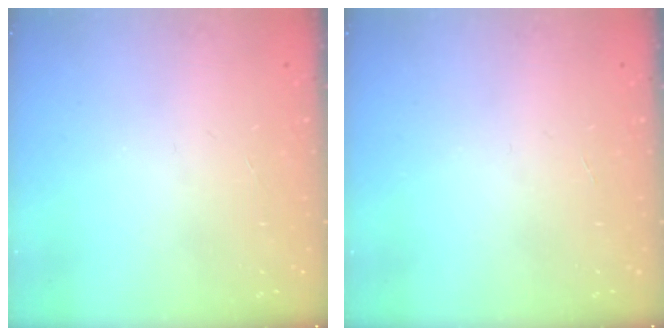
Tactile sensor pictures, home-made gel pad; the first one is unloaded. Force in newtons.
{"total": 0.0}